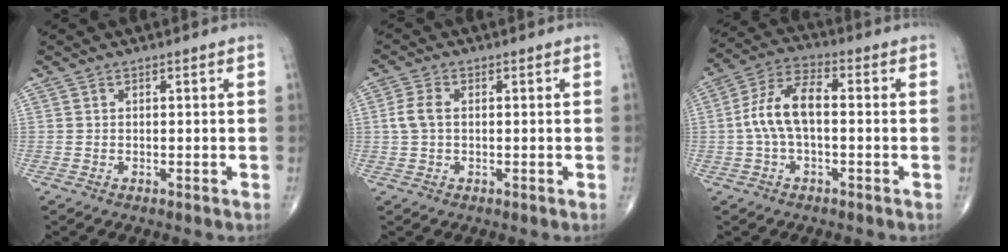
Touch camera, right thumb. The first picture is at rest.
{"total": 3.8, "force": [0.3, 2.3, 3.0], "torque": [-0.074, 0.009, 0.001]}
{"total": 9.7, "force": [-0.4, 4.8, 8.5], "torque": [-0.174, 0.034, -0.013]}